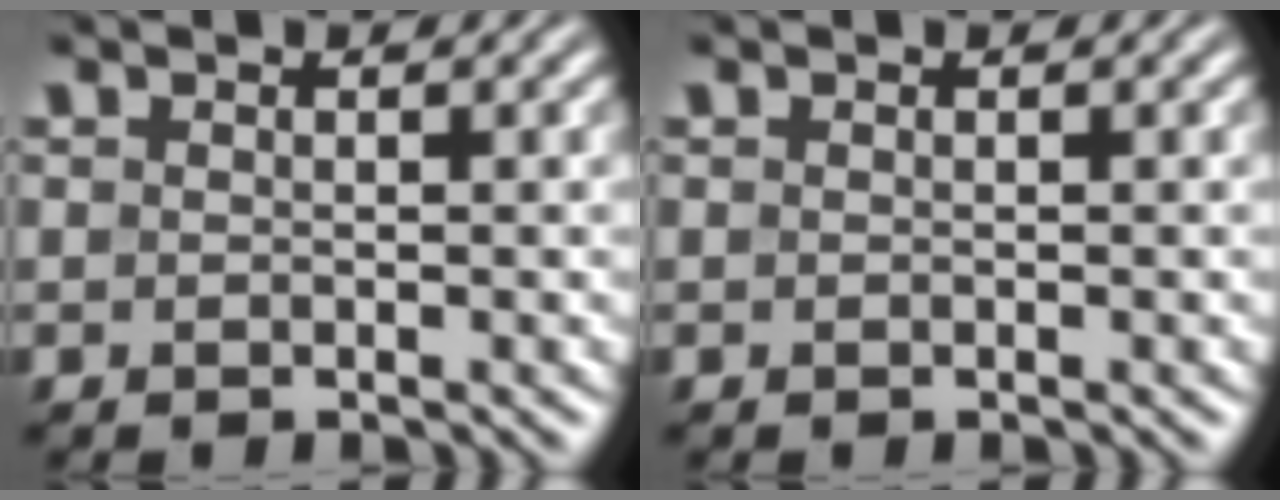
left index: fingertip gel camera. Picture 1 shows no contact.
{"total": 0.0}